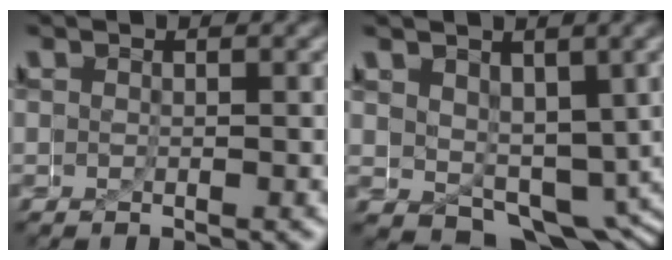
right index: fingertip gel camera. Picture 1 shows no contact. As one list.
[{"total": 7.3, "force": [-4.4, 4.7, 3.4], "torque": [-0.066, -0.037, -0.062]}]